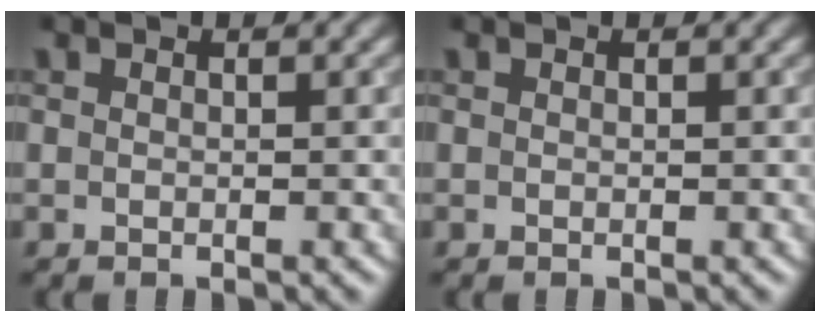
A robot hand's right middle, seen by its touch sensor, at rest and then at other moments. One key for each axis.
{"total": 0.0}